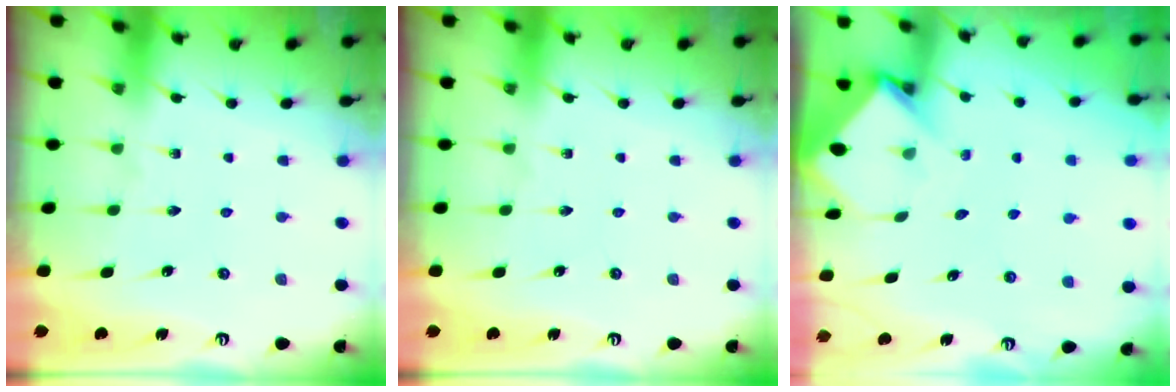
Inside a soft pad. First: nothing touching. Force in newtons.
{"total": 0.0}
{"total": 3.8, "press": 3.8, "slide": 0.3}